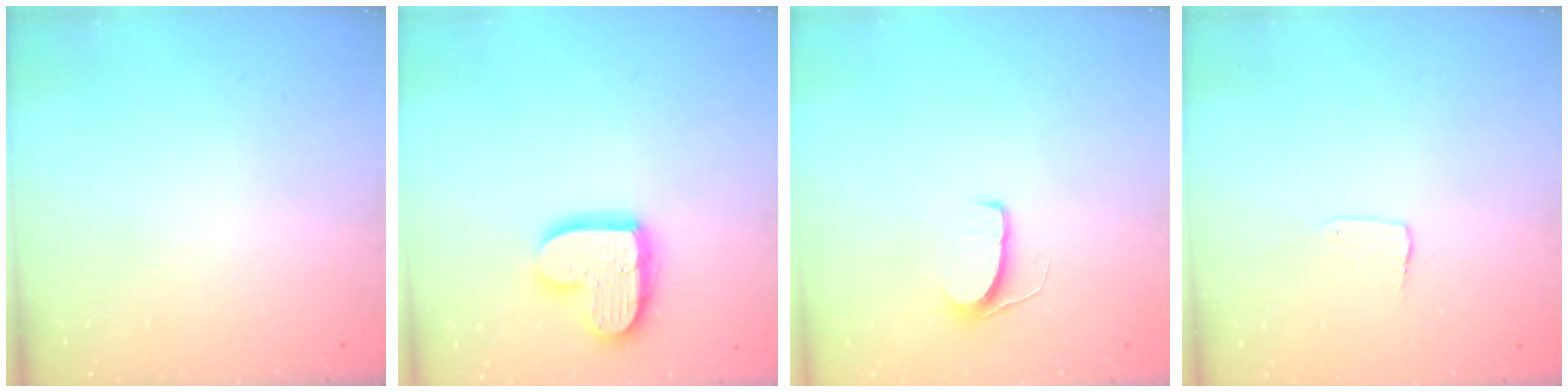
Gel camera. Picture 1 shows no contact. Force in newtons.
{"total": 14.5, "press": 14.4, "slide": 1.3}
{"total": 6.4, "press": 6.4, "slide": 0.6}
{"total": 3.5, "press": 3.4, "slide": 0.3}